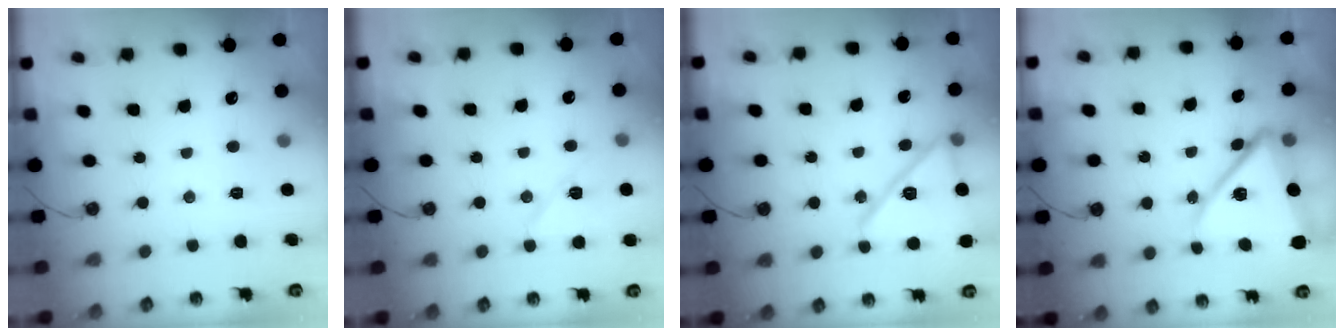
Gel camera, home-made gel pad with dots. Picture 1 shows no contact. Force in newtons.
{"total": 8.8, "press": 5.2, "slide": 7.1}
{"total": 17.8, "press": 17.7, "slide": 2.4}
{"total": 15.5, "press": 15.4, "slide": 1.5}